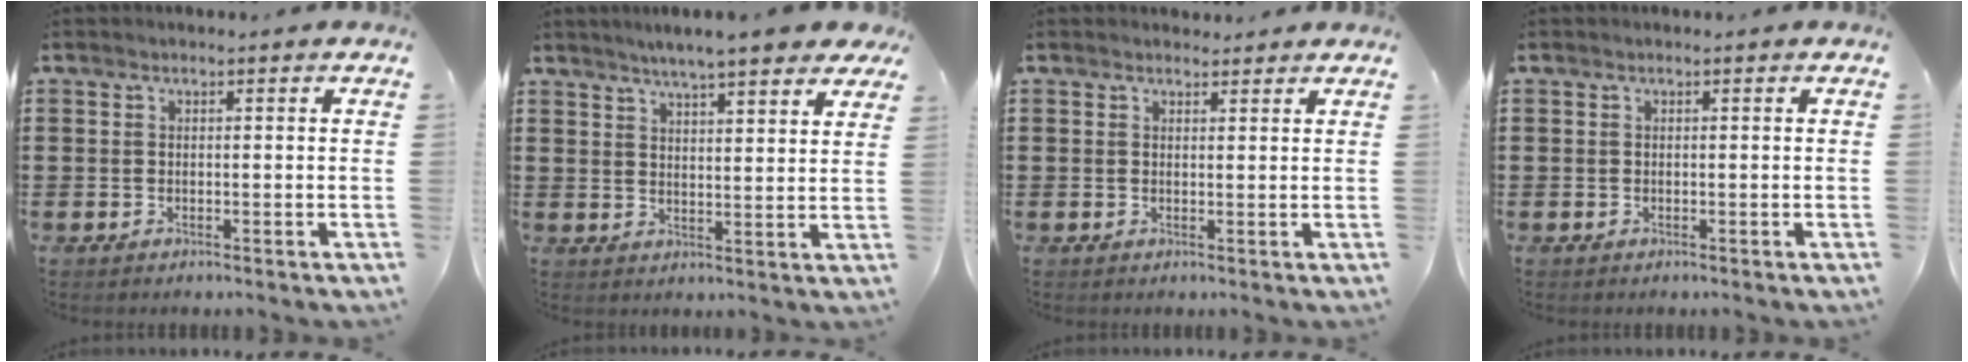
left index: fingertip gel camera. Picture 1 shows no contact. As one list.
[{"total": 5.1, "force": [4.6, 0.2, 2.2], "torque": [-0.059, -0.011, 0.081]}, {"total": 1.4, "force": [1.3, 0.5, 0.0], "torque": [0.006, 0.000, 0.024]}, {"total": 0.0}]